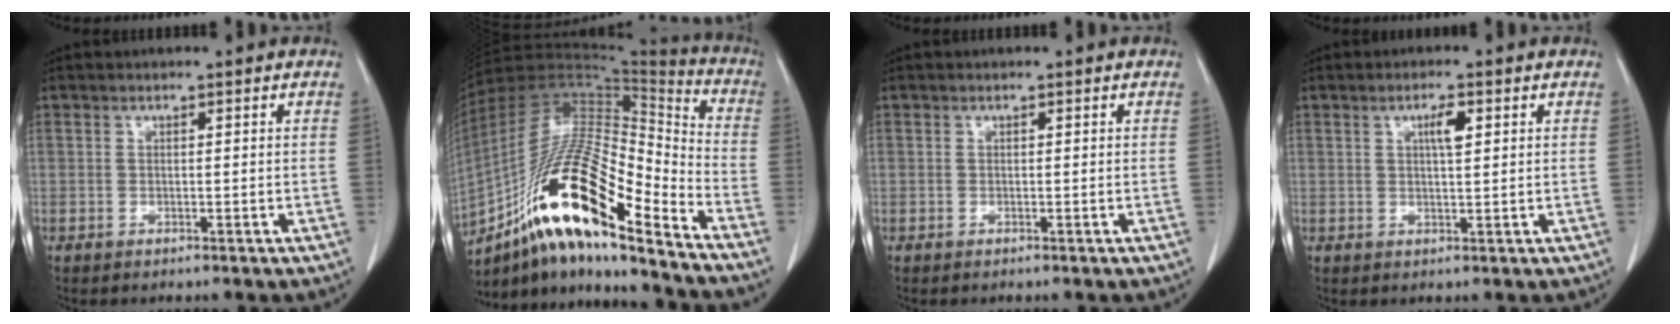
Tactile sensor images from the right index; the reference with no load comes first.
{"total": 22.7, "force": [-13.0, 4.4, 18.1], "torque": [-0.341, -0.002, -0.229]}
{"total": 0.0}
{"total": 2.9, "force": [1.0, 0.5, 2.6], "torque": [-0.046, 0.000, 0.017]}